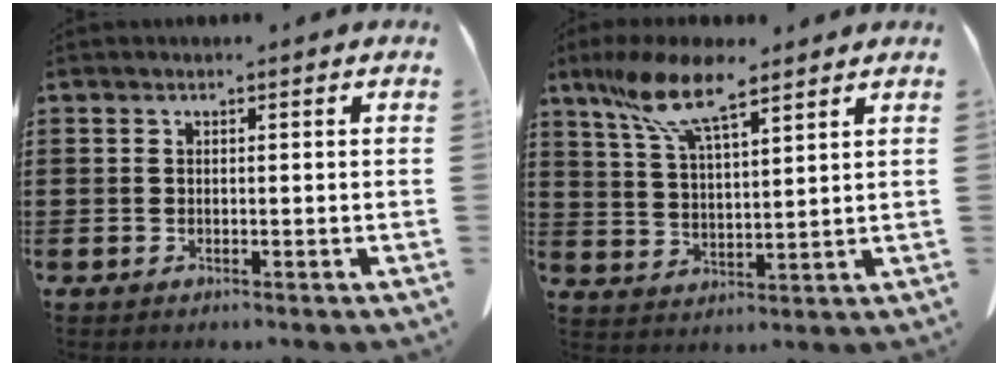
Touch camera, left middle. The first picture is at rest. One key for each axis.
{"total": 9.7, "fx": 7.1, "fy": 2.5, "fz": 6.2, "tx": -0.139, "ty": -0.013, "tz": 0.130}